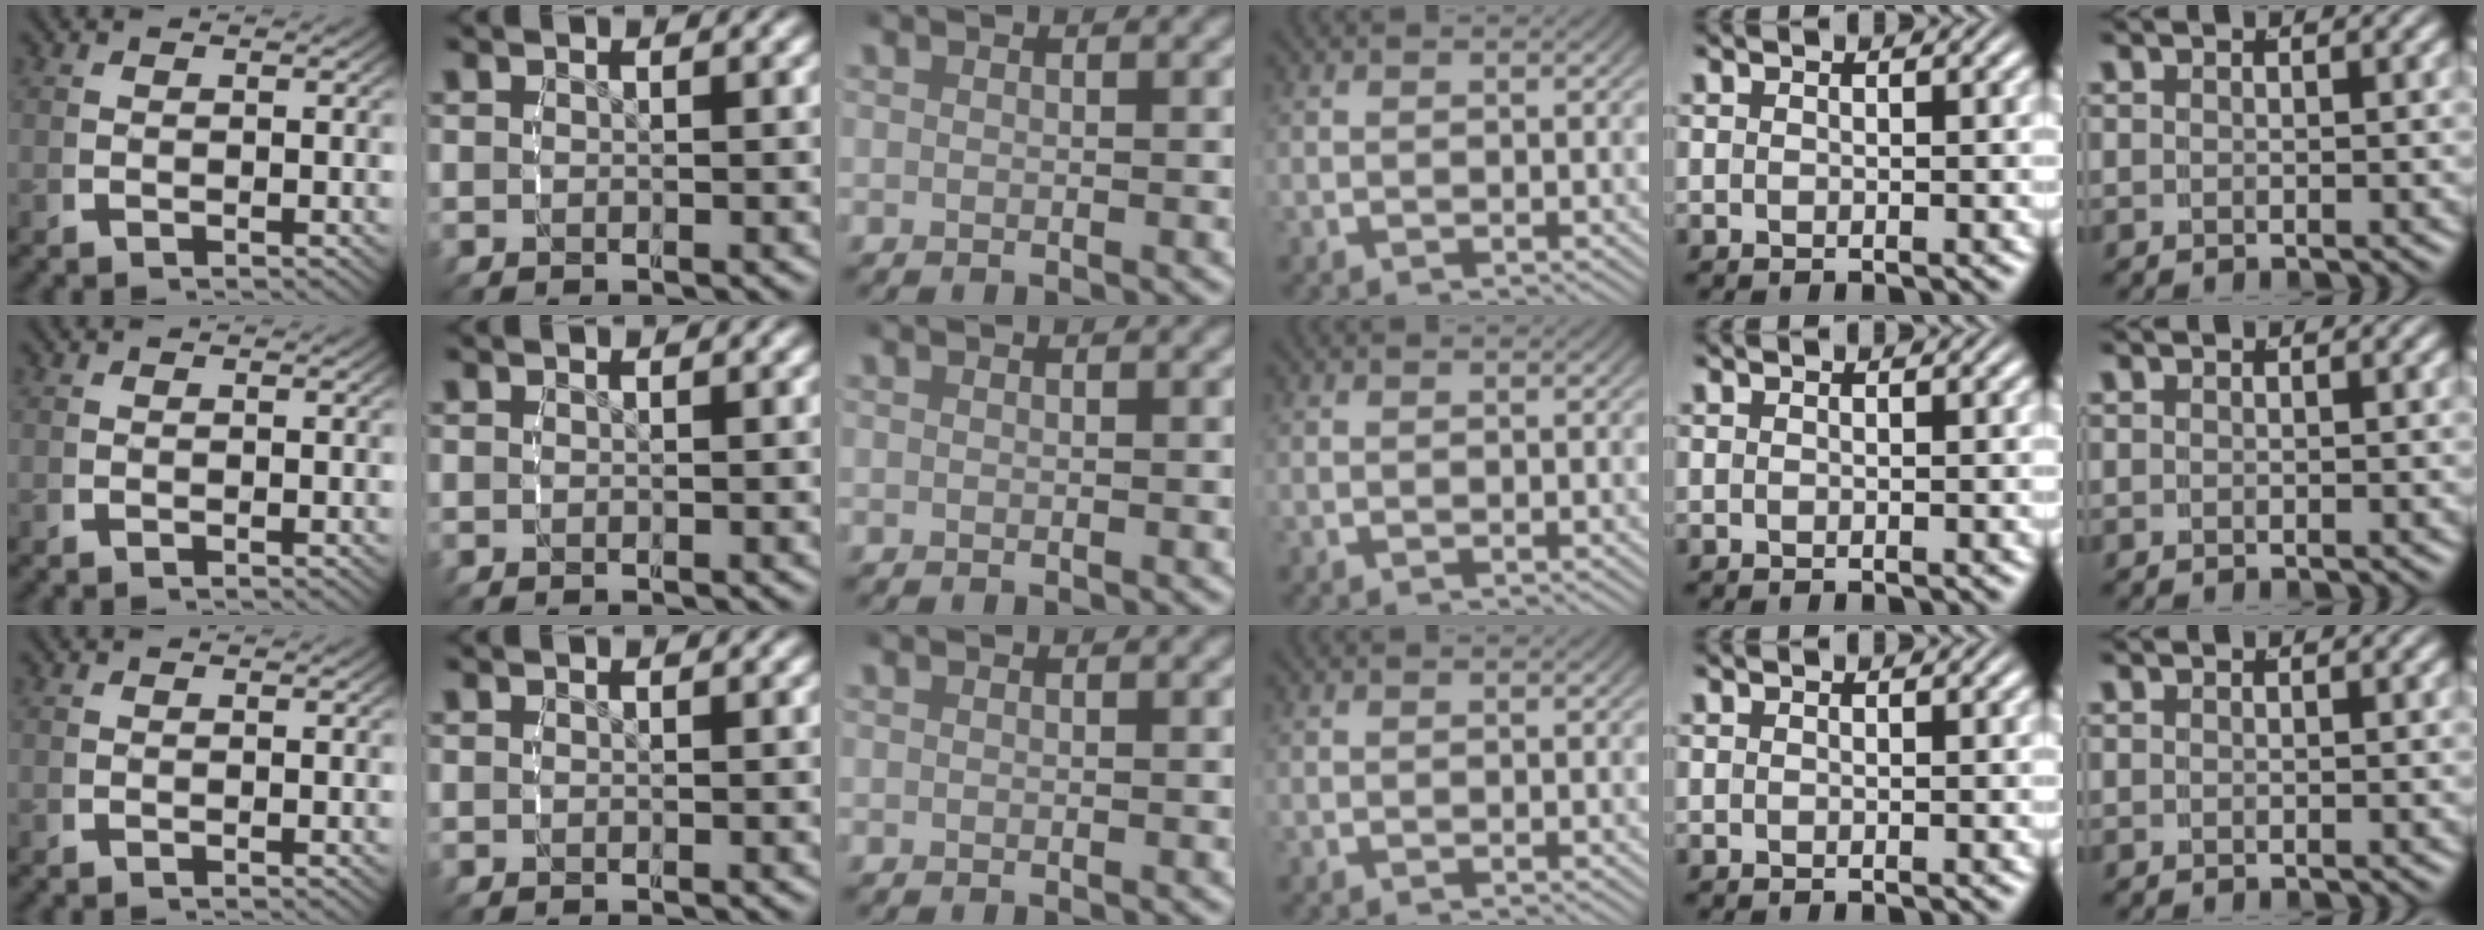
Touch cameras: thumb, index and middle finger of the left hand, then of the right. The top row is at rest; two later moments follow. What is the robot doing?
{"motion": "reach", "object": "paper towel"}